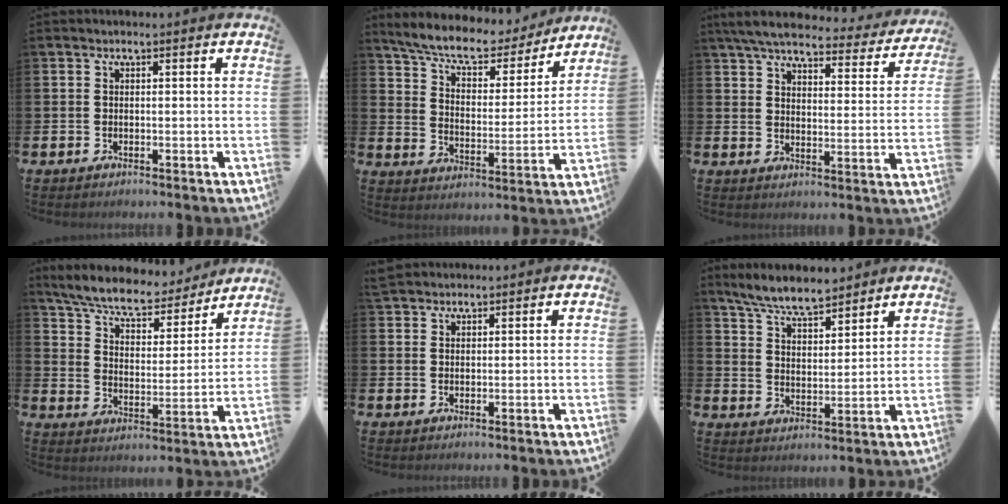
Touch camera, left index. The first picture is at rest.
{"total": 8.3, "force": [7.5, 2.2, 2.5], "torque": [-0.082, -0.051, 0.129]}
{"total": 5.9, "force": [5.3, 1.3, 2.3], "torque": [-0.066, -0.033, 0.086]}
{"total": 8.1, "force": [7.4, 1.9, 2.6], "torque": [-0.081, -0.051, 0.127]}
{"total": 2.4, "force": [2.3, 0.9, 0.1], "torque": [0.002, -0.004, 0.042]}
{"total": 7.0, "force": [6.5, 1.2, 2.3], "torque": [-0.072, -0.025, 0.118]}